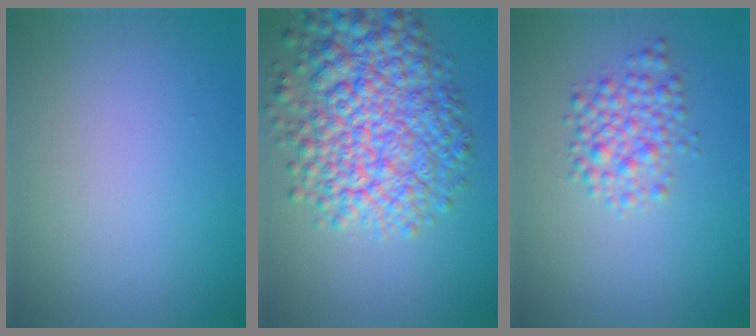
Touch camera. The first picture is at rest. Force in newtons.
{"total": 9.9, "press": 9.9, "slide": 0.3}
{"total": 3.0, "press": 3.0, "slide": 0.1}